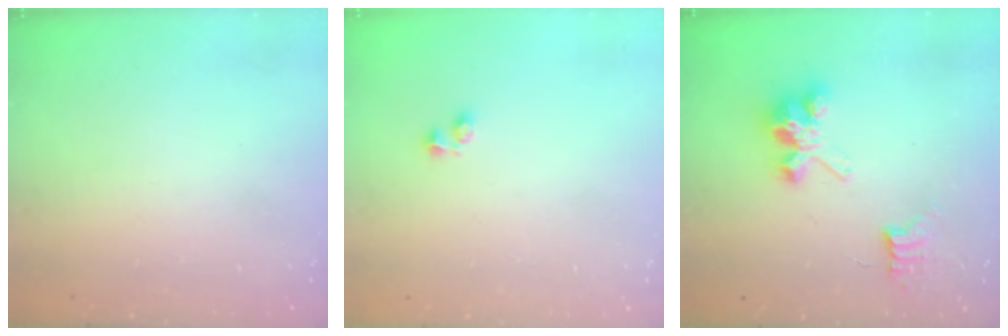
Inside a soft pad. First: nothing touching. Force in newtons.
{"total": 1.9, "press": 1.9, "slide": 0.5}
{"total": 7.9, "press": 7.9, "slide": 0.6}